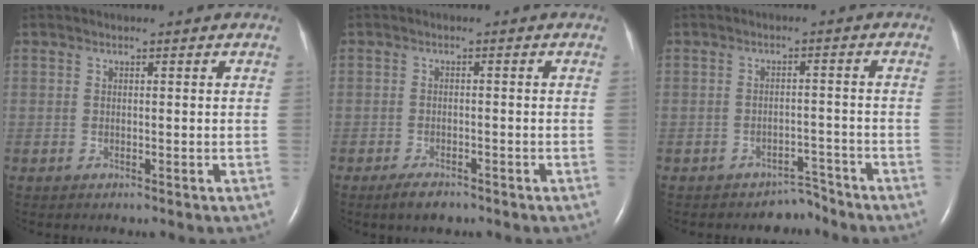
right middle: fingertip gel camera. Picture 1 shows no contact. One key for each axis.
{"total": 2.9, "fx": -2.2, "fy": 0.9, "fz": 1.7, "tx": -0.037, "ty": -0.004, "tz": -0.035}
{"total": 2.9, "fx": -2.7, "fy": 0.8, "fz": -0.6, "tx": 0.012, "ty": 0.003, "tz": -0.038}